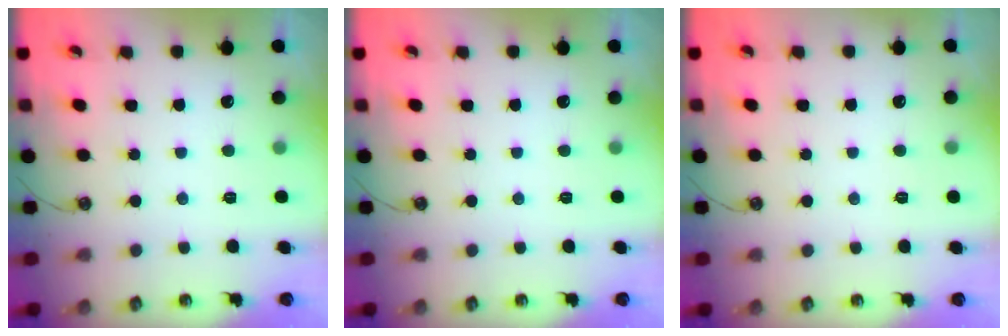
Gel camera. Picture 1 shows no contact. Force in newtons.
{"total": 0.0}
{"total": 0.0}